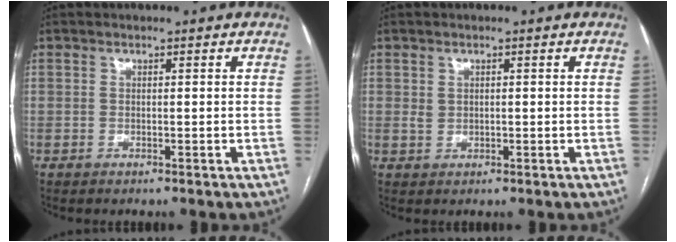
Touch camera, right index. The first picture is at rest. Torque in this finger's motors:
{"motor_torque": [0.25, 0.19, 0.03, 0.01]}